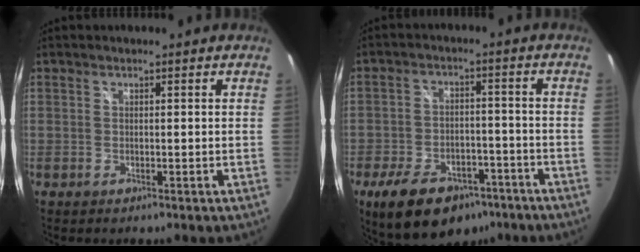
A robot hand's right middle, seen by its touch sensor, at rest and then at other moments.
{"total": 15.5, "force": [-10.0, 8.5, 8.2], "torque": [-0.178, -0.002, -0.147]}